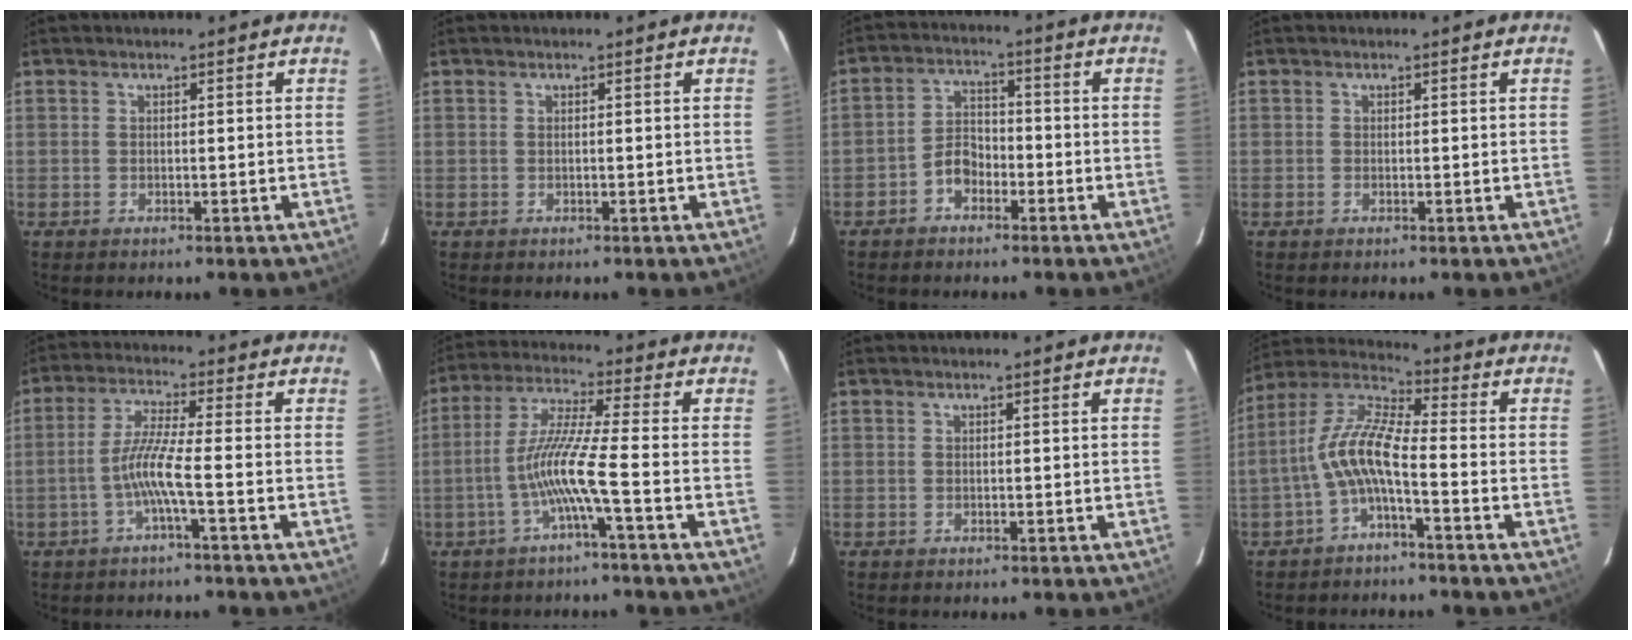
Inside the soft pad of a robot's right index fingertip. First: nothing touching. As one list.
[{"total": 0.0}, {"total": 4.7, "force": [-2.9, 3.1, 2.2], "torque": [-0.044, 0.019, -0.049]}, {"total": 0.0}, {"total": 5.9, "force": [-2.4, -0.8, 5.3], "torque": [-0.120, 0.005, -0.046]}, {"total": 9.0, "force": [-3.5, -1.4, 8.2], "torque": [-0.174, 0.004, -0.067]}, {"total": 0.0}, {"total": 9.1, "force": [-3.1, 1.9, 8.4], "torque": [-0.191, 0.016, -0.062]}]